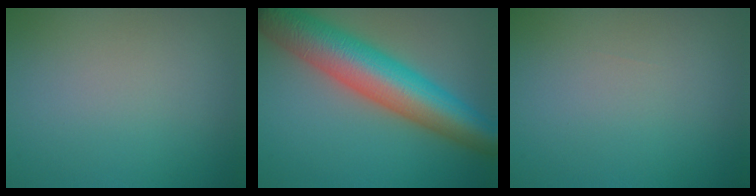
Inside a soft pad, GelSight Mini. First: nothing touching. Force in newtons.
{"total": 10.5, "press": 10.4, "slide": 0.2}
{"total": 0.0}